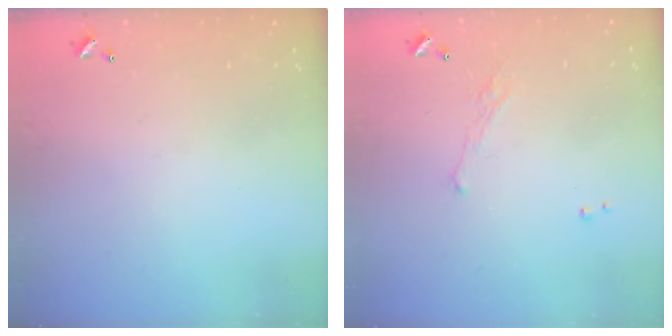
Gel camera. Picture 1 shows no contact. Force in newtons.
{"total": 1.9, "press": 1.7, "slide": 0.8}